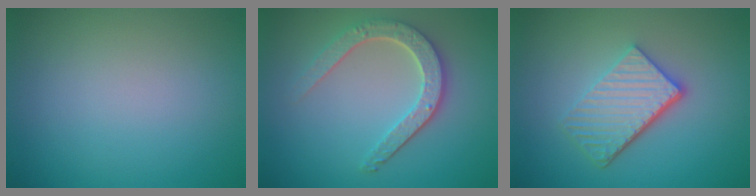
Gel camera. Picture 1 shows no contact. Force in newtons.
{"total": 4.1, "press": 3.4, "slide": 2.3}
{"total": 4.9, "press": 3.6, "slide": 3.3}